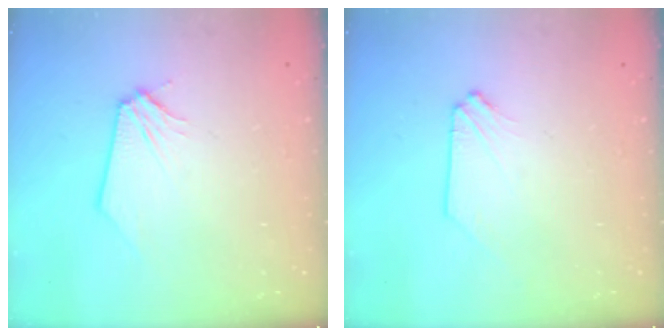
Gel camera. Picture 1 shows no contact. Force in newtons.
{"total": 0.0}